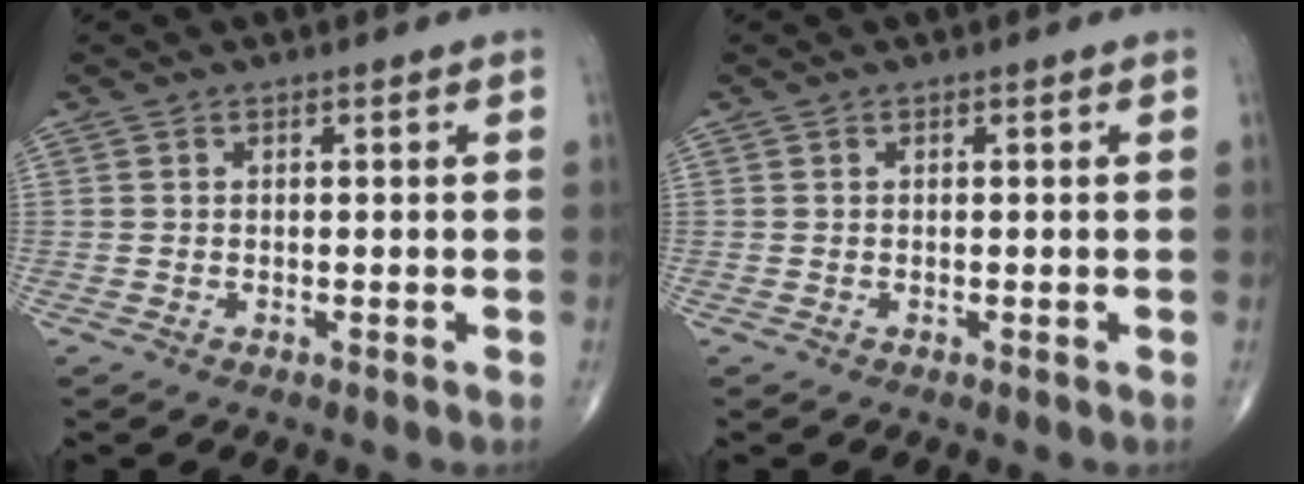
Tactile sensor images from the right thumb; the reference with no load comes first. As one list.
[{"total": 0.0}]